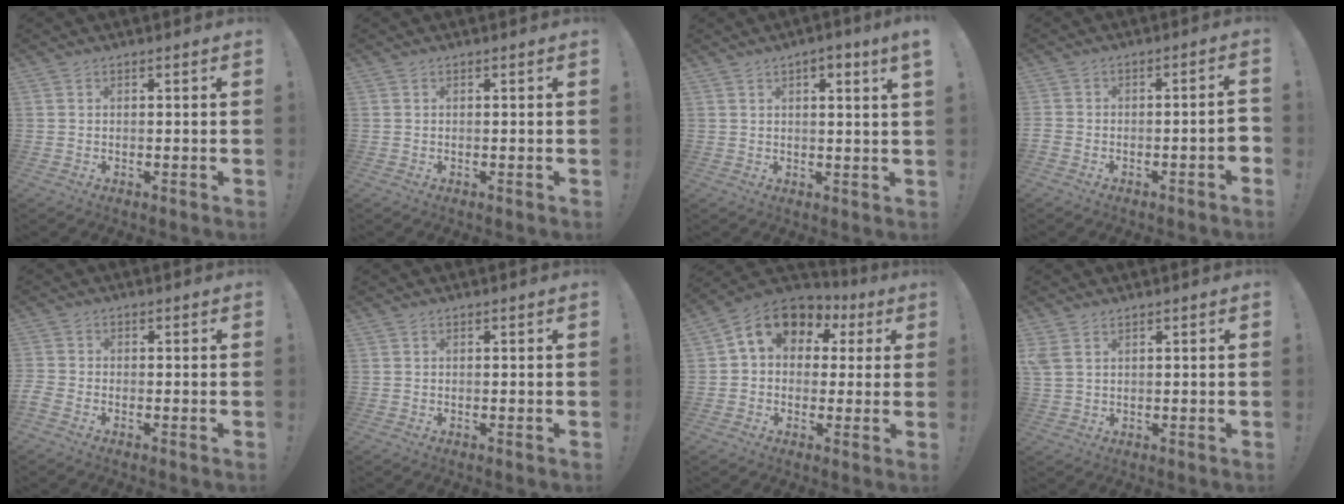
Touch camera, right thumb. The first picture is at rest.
{"total": 0.0}
{"total": 3.5, "force": [1.6, -0.4, 3.1], "torque": [-0.047, -0.007, 0.021]}
{"total": 4.3, "force": [-2.4, 1.1, 3.5], "torque": [-0.050, 0.007, -0.039]}
{"total": 2.5, "force": [-1.6, 1.4, 1.4], "torque": [-0.040, -0.003, -0.032]}
{"total": 0.0}
{"total": 11.6, "force": [4.8, 8.3, 6.5], "torque": [-0.102, -0.016, 0.090]}
{"total": 3.6, "force": [2.0, 1.9, 2.3], "torque": [-0.052, 0.000, 0.041]}